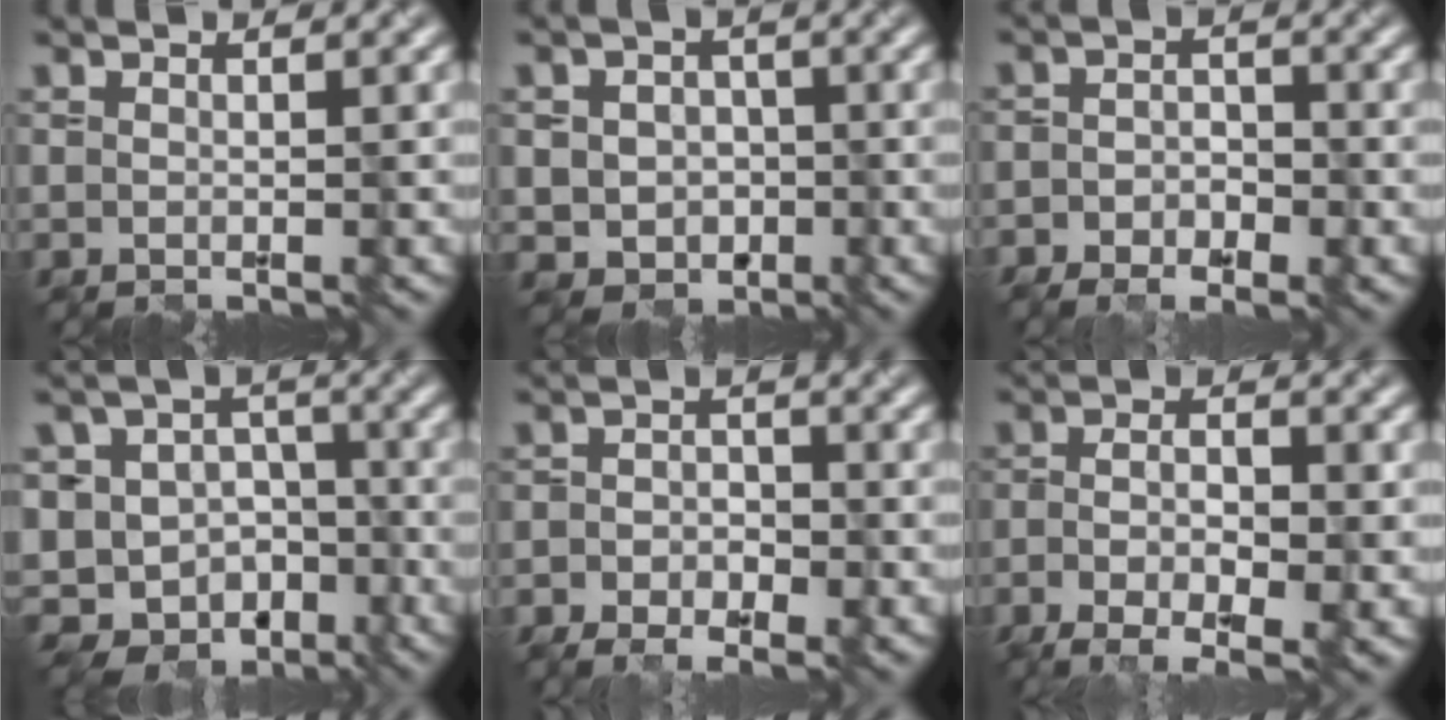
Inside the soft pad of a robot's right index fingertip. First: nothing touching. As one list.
[{"total": 4.2, "force": [-1.3, 3.5, 2.0], "torque": [-0.031, 0.001, -0.011]}, {"total": 3.5, "force": [-2.6, 1.9, 1.5], "torque": [-0.020, 0.003, -0.039]}, {"total": 12.1, "force": [-7.4, 8.6, 4.3], "torque": [-0.060, -0.002, -0.101]}, {"total": 4.4, "force": [-3.0, 2.5, 2.2], "torque": [-0.019, 0.003, -0.044]}, {"total": 6.1, "force": [-2.8, 2.0, 5.0], "torque": [-0.091, -0.001, -0.040]}]